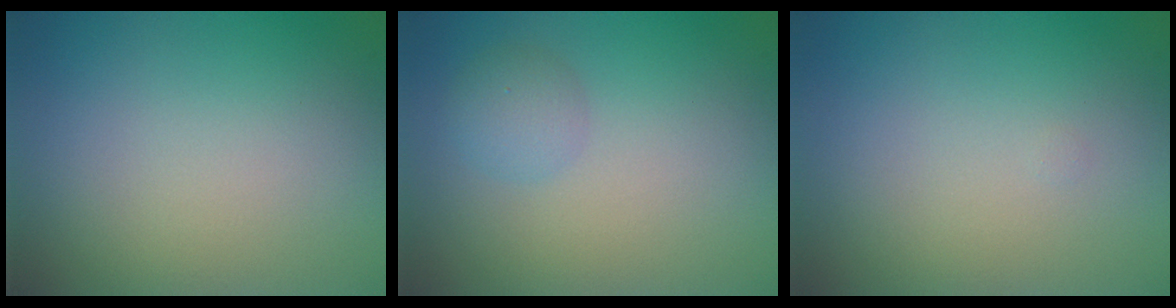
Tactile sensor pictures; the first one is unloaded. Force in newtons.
{"total": 1.9, "press": 1.9, "slide": 0.1}
{"total": 0.0}